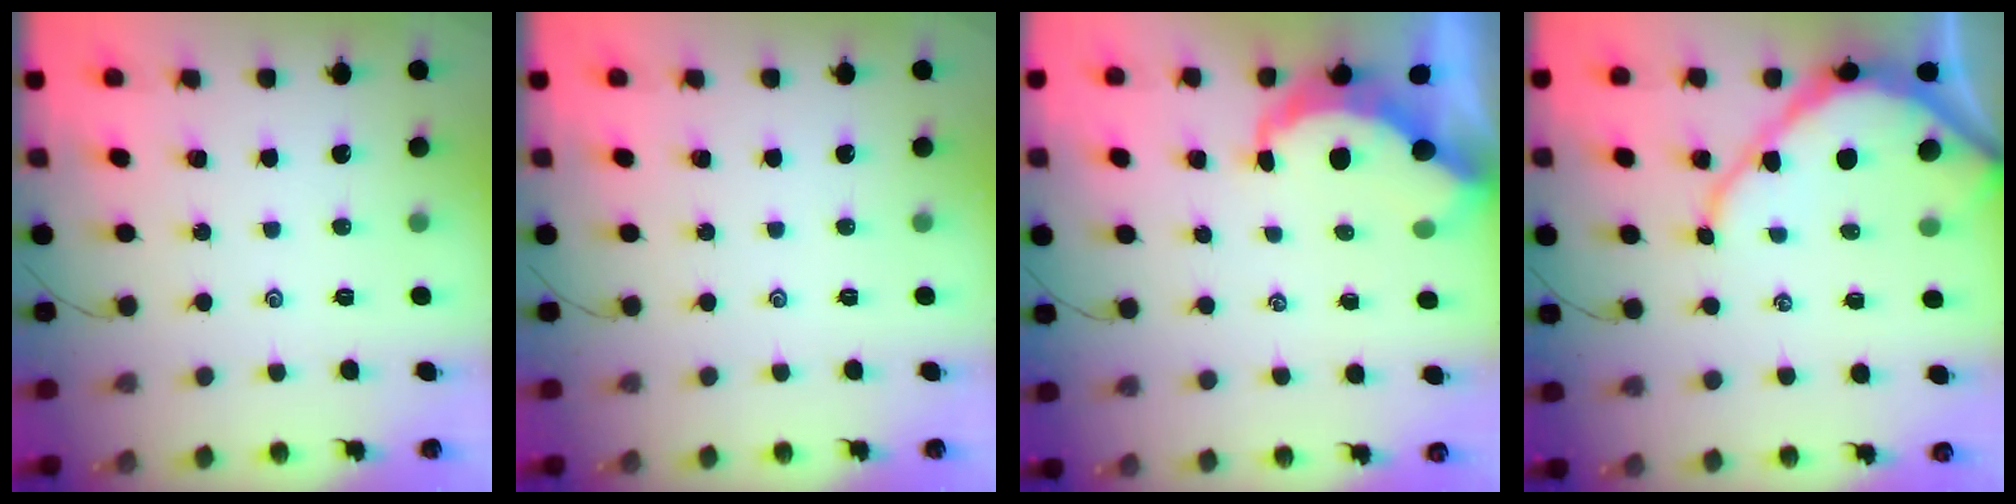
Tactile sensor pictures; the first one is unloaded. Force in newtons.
{"total": 0.0}
{"total": 6.4, "press": 6.3, "slide": 0.9}
{"total": 9.1, "press": 9.1, "slide": 1.0}